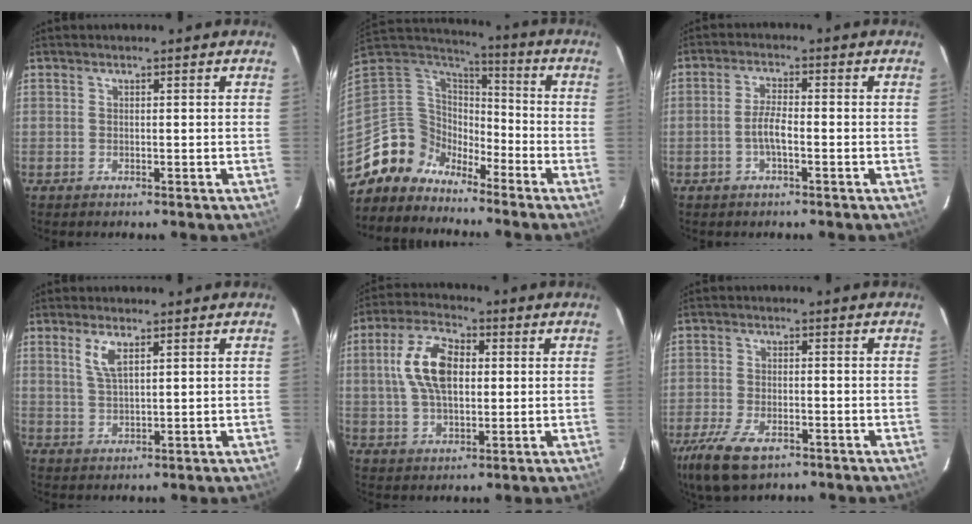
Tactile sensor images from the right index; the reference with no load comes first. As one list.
[{"total": 10.5, "force": [-8.4, 6.3, 0.4], "torque": [-0.032, 0.044, -0.172]}, {"total": 3.6, "force": [-1.3, 0.8, 3.2], "torque": [-0.071, 0.006, -0.025]}, {"total": 4.1, "force": [2.1, 1.4, 3.3], "torque": [-0.064, 0.000, 0.043]}, {"total": 11.7, "force": [1.8, 6.4, 9.6], "torque": [-0.189, 0.020, 0.034]}, {"total": 11.6, "force": [-7.3, 5.2, 7.3], "torque": [-0.181, -0.034, -0.132]}]